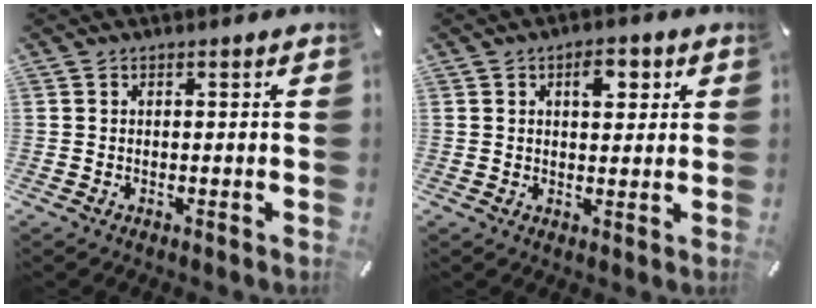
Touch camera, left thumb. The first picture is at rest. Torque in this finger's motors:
{"motor_torque": [0.73, 0.41, 0.10, -0.10, 0.00]}